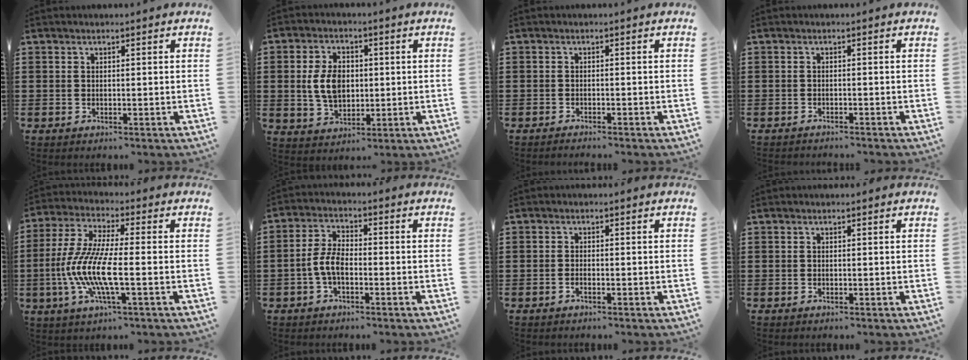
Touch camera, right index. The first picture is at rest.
{"total": 7.2, "force": [0.4, 4.8, 5.3], "torque": [-0.122, 0.005, -0.001]}
{"total": 0.9, "force": [-0.9, -0.1, 0.1], "torque": [-0.004, -0.001, -0.018]}
{"total": 1.0, "force": [-1.0, -0.1, 0.0], "torque": [-0.003, 0.001, -0.020]}
{"total": 10.1, "force": [-2.9, 2.1, 9.4], "torque": [-0.223, -0.022, -0.066]}
{"total": 5.1, "force": [-1.6, 2.5, 4.2], "torque": [-0.101, -0.001, -0.036]}
{"total": 0.8, "force": [-0.6, 0.0, 0.5], "torque": [-0.013, -0.007, -0.010]}
{"total": 0.0}